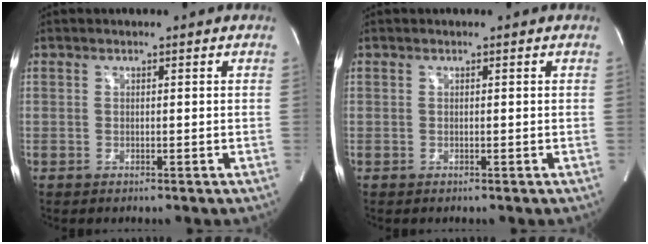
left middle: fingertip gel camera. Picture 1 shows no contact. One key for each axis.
{"total": 0.0}